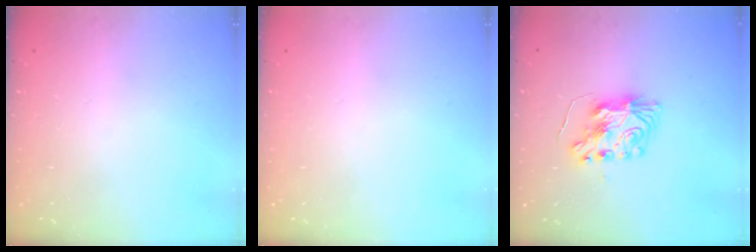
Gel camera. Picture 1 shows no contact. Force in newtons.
{"total": 0.0}
{"total": 9.0, "press": 9.0, "slide": 0.5}